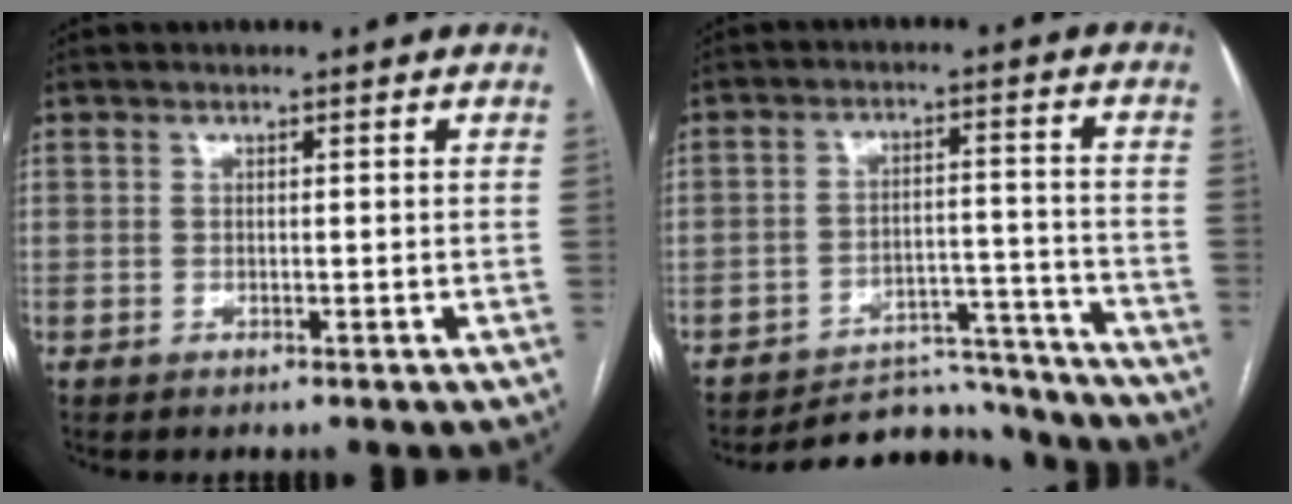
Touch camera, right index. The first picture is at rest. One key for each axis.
{"total": 11.7, "fx": -11.4, "fy": 2.3, "fz": -0.4, "tx": 0.024, "ty": 0.036, "tz": -0.167}